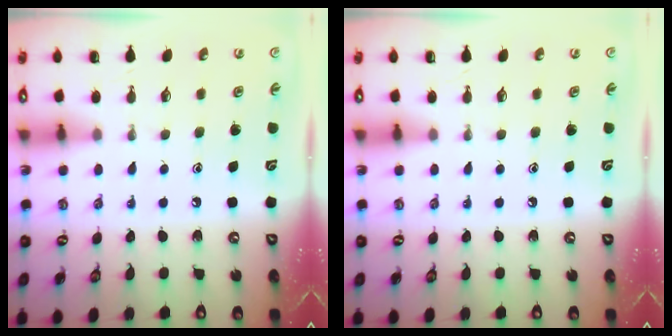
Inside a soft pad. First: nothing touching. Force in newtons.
{"total": 0.0}